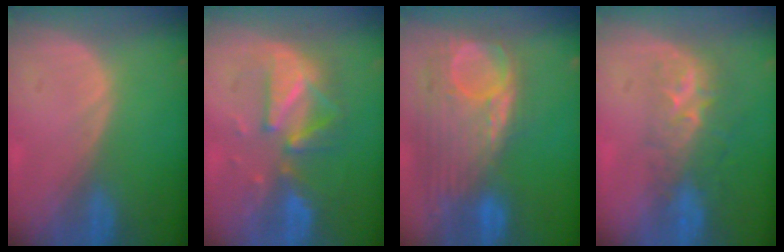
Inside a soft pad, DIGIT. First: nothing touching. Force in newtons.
{"total": 8.1, "press": 8.1, "slide": 0.8}
{"total": 12.2, "press": 10.4, "slide": 6.3}
{"total": 8.8, "press": 7.2, "slide": 5.1}